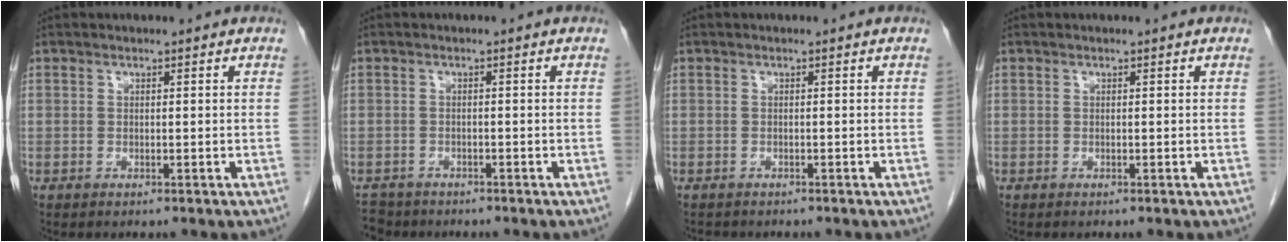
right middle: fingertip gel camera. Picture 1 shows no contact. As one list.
[{"total": 3.2, "force": [-2.9, 1.4, -0.2], "torque": [-0.002, -0.003, -0.051]}, {"total": 2.0, "force": [-1.8, 0.6, 0.6], "torque": [-0.019, -0.006, -0.022]}, {"total": 0.0}]